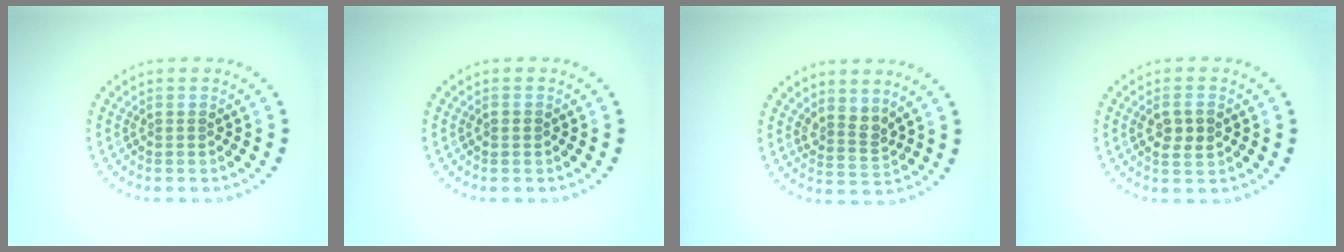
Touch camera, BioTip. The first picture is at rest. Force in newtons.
{"total": 0.8, "press": 0.8, "slide": 0.1}
{"total": 2.1, "press": 1.6, "slide": 1.4}
{"total": 2.5, "press": 2.4, "slide": 0.3}